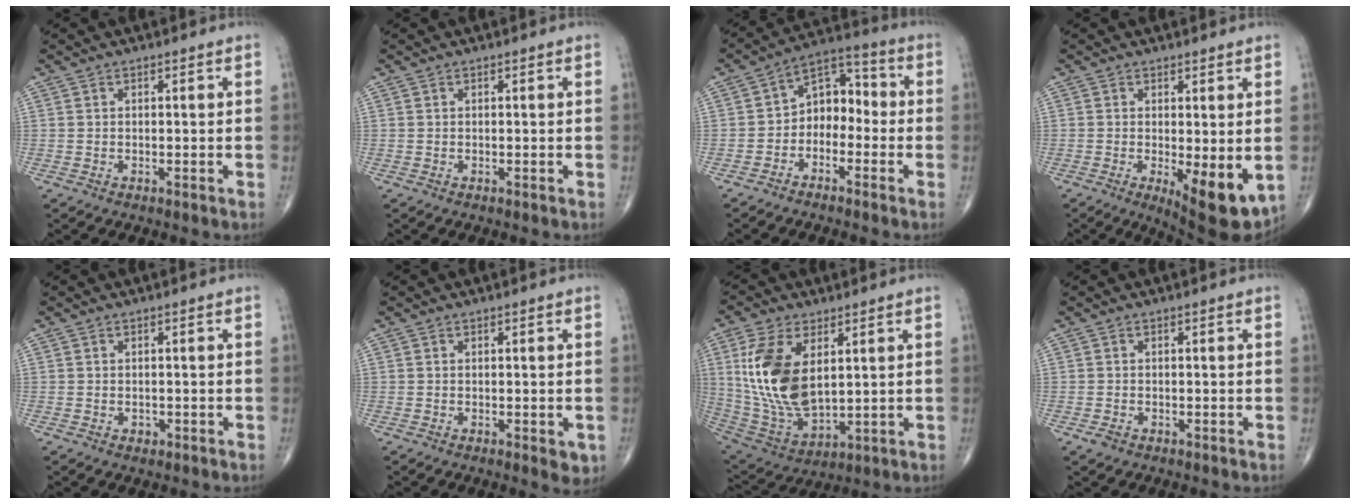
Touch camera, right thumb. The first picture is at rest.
{"total": 0.0}
{"total": 8.4, "force": [-2.2, 6.1, 5.3], "torque": [-0.052, 0.047, -0.056]}
{"total": 9.6, "force": [-1.8, 3.3, 8.8], "torque": [-0.116, -0.024, -0.017]}
{"total": 0.9, "force": [-0.3, 0.8, 0.4], "torque": [-0.003, 0.002, -0.003]}
{"total": 2.7, "force": [-0.7, 1.1, 2.3], "torque": [-0.017, -0.005, -0.006]}
{"total": 17.0, "force": [4.0, 9.1, 13.8], "torque": [-0.273, -0.023, 0.091]}
{"total": 1.2, "force": [-0.7, 0.9, 0.6], "torque": [-0.012, 0.002, -0.011]}